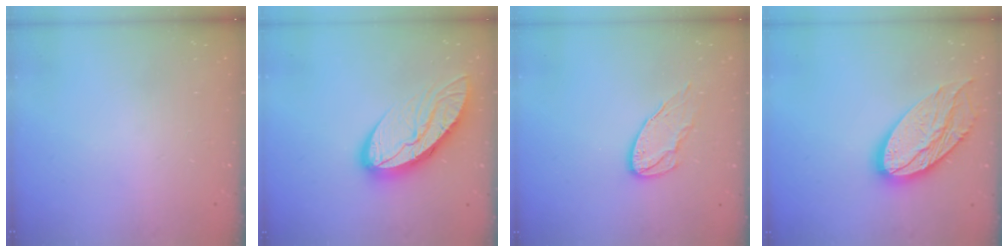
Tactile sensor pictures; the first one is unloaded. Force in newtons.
{"total": 13.0, "press": 13.0, "slide": 1.1}
{"total": 8.9, "press": 8.9, "slide": 0.3}
{"total": 18.8, "press": 18.7, "slide": 1.6}